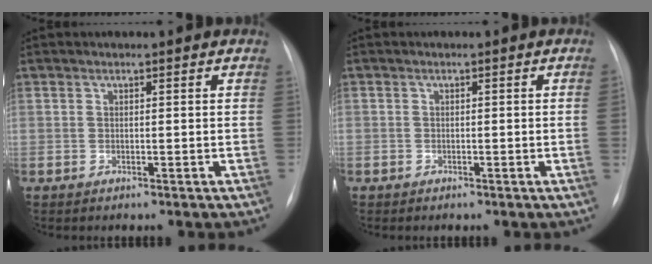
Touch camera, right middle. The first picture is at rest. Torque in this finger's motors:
{"motor_torque": [1.47, -0.67, 0.60, -0.21]}